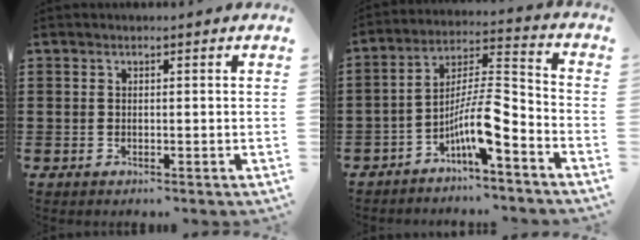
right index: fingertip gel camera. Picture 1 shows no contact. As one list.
[{"total": 9.8, "force": [-5.7, 1.7, 7.8], "torque": [-0.158, -0.014, -0.115]}]